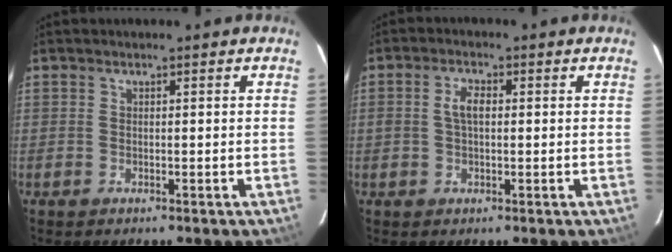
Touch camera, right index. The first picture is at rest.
{"total": 3.3, "force": [0.3, 1.6, 2.9], "torque": [-0.056, 0.008, 0.007]}